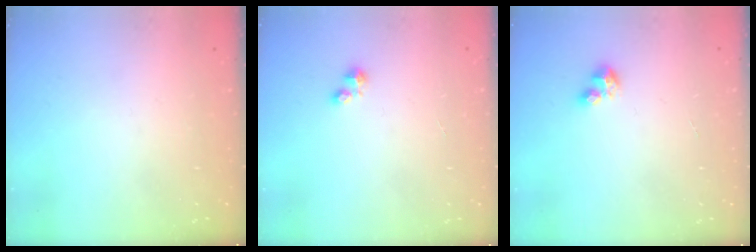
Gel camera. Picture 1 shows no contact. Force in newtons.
{"total": 1.9, "press": 1.8, "slide": 0.2}
{"total": 2.8, "press": 2.8, "slide": 0.2}